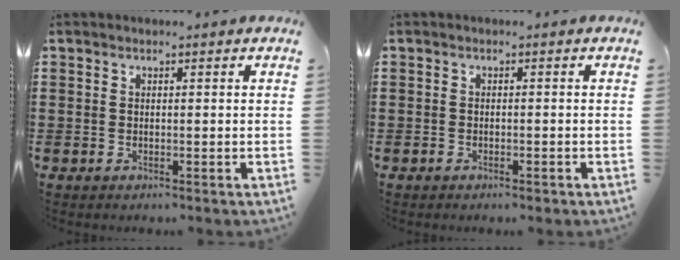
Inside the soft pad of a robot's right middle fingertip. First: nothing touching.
{"total": 0.8, "force": [-0.6, 0.3, 0.4], "torque": [-0.010, -0.003, -0.012]}